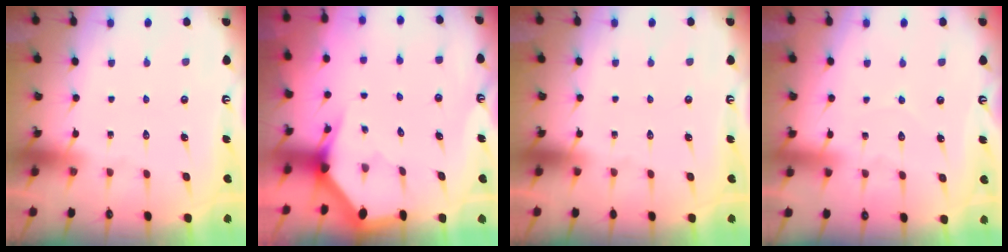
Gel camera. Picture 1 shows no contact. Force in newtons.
{"total": 3.0, "press": 3.0, "slide": 0.1}
{"total": 0.0}
{"total": 4.6, "press": 4.6, "slide": 0.5}